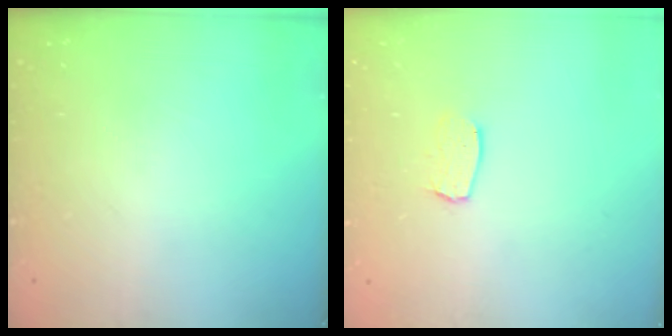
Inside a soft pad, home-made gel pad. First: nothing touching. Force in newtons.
{"total": 5.8, "press": 5.8, "slide": 0.4}